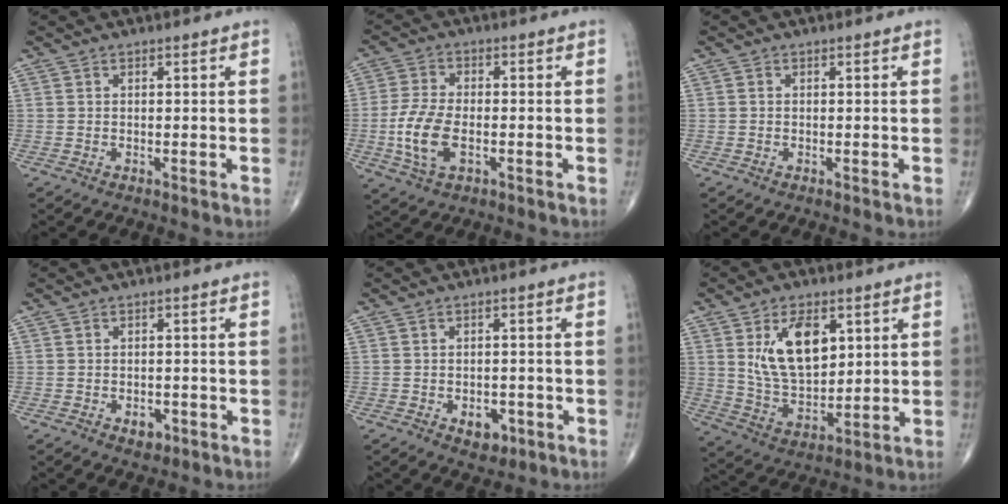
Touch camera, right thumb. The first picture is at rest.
{"total": 8.9, "force": [-2.2, 4.6, 7.3], "torque": [-0.159, 0.005, -0.043]}
{"total": 0.0}
{"total": 2.4, "force": [-1.1, 1.6, 1.4], "torque": [-0.008, 0.003, -0.010]}
{"total": 4.0, "force": [-1.6, 2.6, 2.5], "torque": [-0.015, 0.006, -0.017]}
{"total": 13.5, "force": [4.6, 7.5, 10.2], "torque": [-0.158, -0.026, 0.098]}